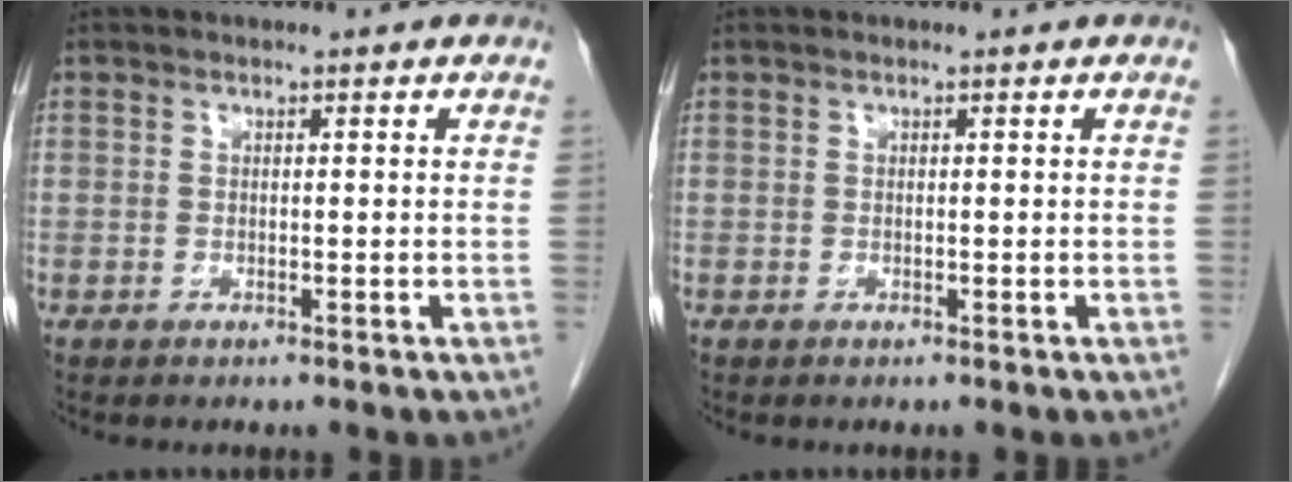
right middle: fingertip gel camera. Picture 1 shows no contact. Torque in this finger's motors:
{"motor_torque": [0.00, 0.00, 0.00, 0.00]}